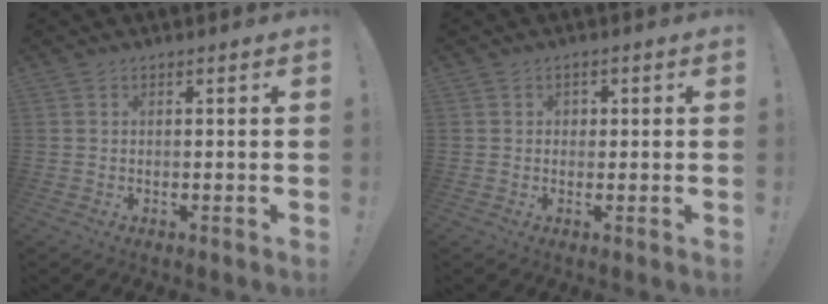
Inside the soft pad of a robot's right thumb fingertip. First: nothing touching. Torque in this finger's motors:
{"motor_torque": [0.01, 0.01, -0.04, 0.03, 0.01]}